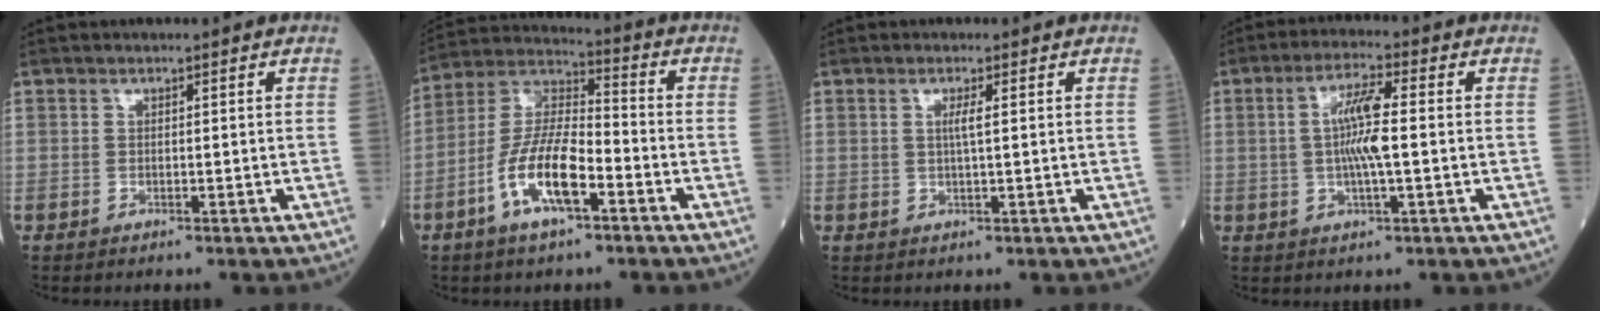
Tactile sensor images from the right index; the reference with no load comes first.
{"total": 12.0, "force": [-5.0, 3.5, 10.3], "torque": [-0.216, 0.005, -0.097]}
{"total": 1.7, "force": [0.4, -0.2, 1.6], "torque": [-0.033, 0.000, 0.005]}
{"total": 7.0, "force": [0.1, 0.6, 7.0], "torque": [-0.136, 0.003, -0.003]}